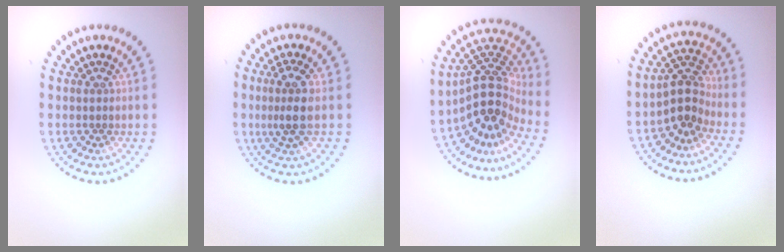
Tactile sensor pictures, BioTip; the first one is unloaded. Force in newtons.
{"total": 2.6, "press": 2.4, "slide": 1.2}
{"total": 5.3, "press": 3.9, "slide": 3.6}
{"total": 3.2, "press": 2.8, "slide": 1.6}